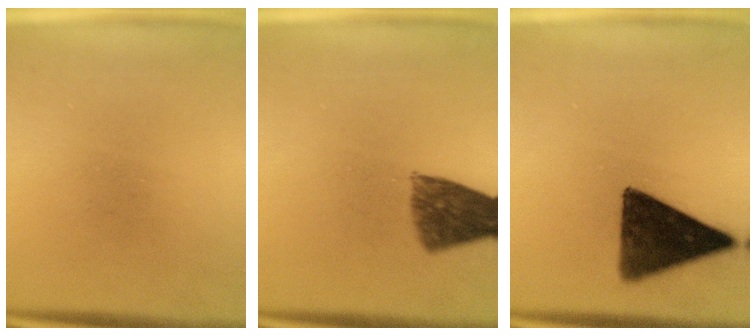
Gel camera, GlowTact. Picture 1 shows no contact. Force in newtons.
{"total": 8.3}
{"total": 13.3}